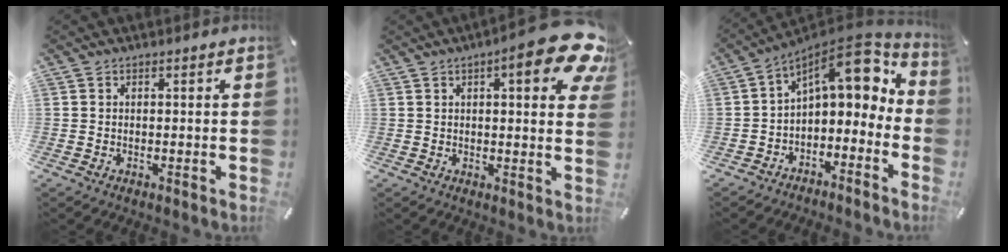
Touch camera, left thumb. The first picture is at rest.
{"total": 14.2, "force": [7.3, 3.9, 11.5], "torque": [-0.154, -0.039, 0.113]}
{"total": 11.6, "force": [5.6, 6.0, 8.1], "torque": [-0.106, -0.046, 0.095]}